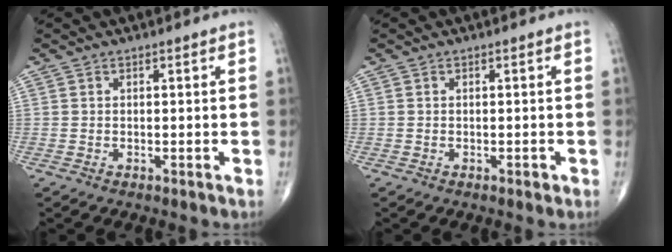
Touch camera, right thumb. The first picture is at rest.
{"total": 0.7, "force": [-0.4, 0.3, 0.5], "torque": [-0.004, 0.000, -0.006]}